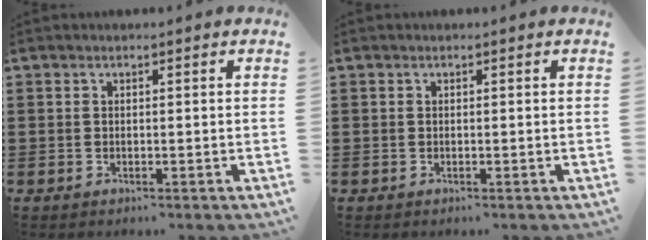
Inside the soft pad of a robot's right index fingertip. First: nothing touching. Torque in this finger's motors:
{"motor_torque": [0.00, 0.00, 0.00, 0.00]}